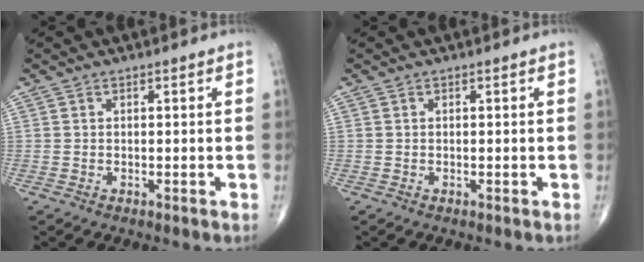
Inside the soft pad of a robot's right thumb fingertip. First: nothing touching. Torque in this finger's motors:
{"motor_torque": [0.01, 0.01, 0.00, 0.00, 0.01]}